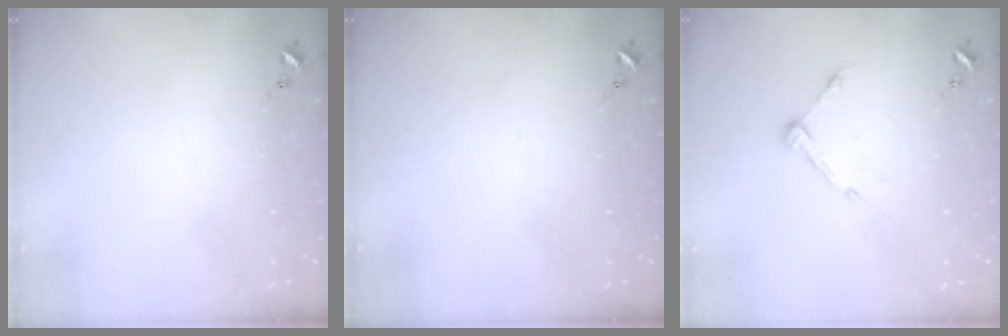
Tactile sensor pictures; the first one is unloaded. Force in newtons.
{"total": 0.0}
{"total": 6.9, "press": 6.9, "slide": 0.3}